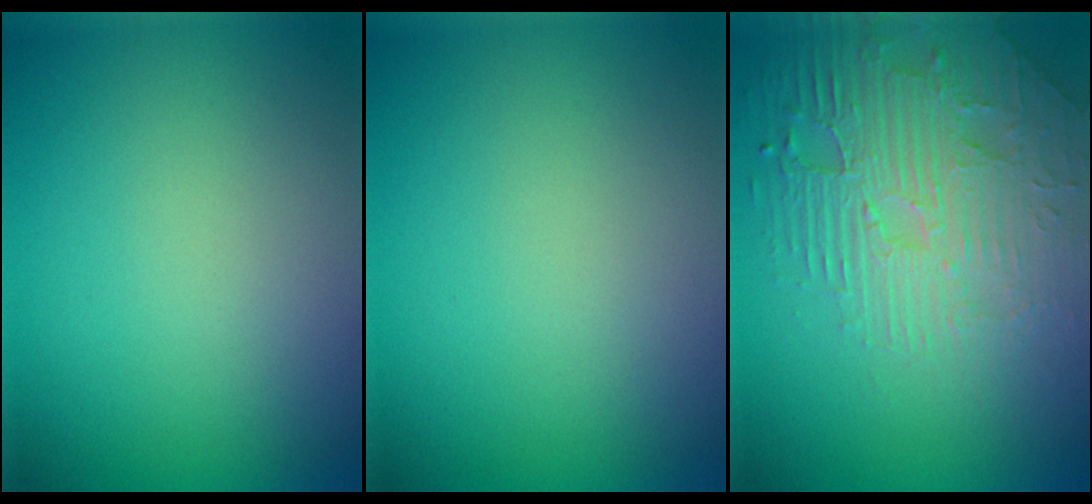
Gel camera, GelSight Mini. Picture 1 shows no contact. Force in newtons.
{"total": 0.0}
{"total": 4.7, "press": 4.4, "slide": 1.6}